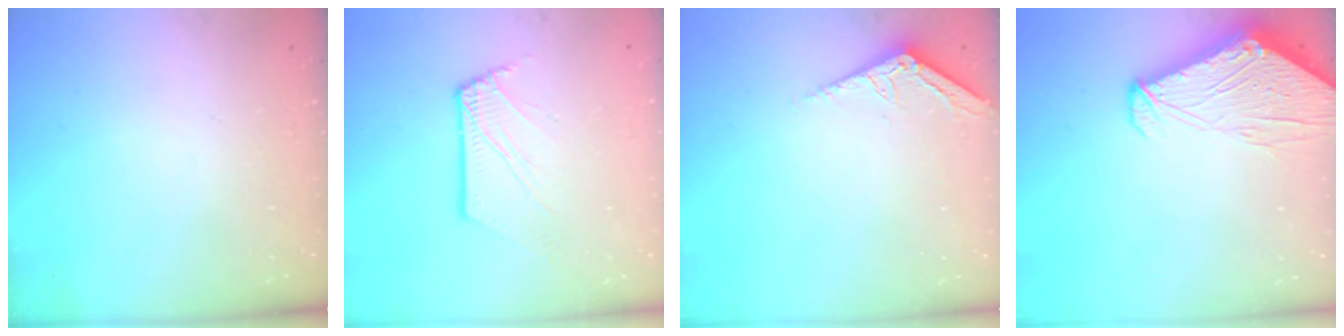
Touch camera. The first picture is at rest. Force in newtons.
{"total": 4.0, "press": 4.0, "slide": 0.4}
{"total": 3.6, "press": 3.6, "slide": 0.4}
{"total": 9.6, "press": 9.6, "slide": 1.1}